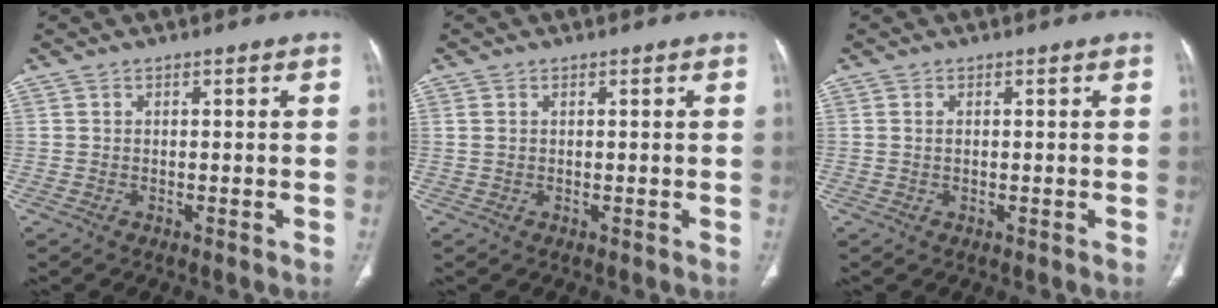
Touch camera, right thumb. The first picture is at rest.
{"total": 1.2, "force": [0.3, 0.7, 0.9], "torque": [-0.031, 0.012, 0.014]}
{"total": 0.8, "force": [0.1, 0.4, 0.6], "torque": [-0.017, 0.003, 0.004]}